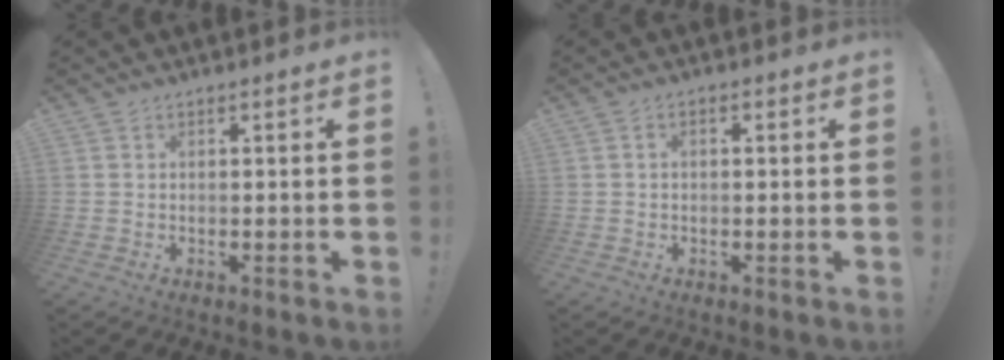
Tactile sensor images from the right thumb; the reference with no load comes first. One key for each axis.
{"total": 1.2, "fx": -0.3, "fy": 0.6, "fz": 1.0, "tx": -0.018, "ty": 0.003, "tz": -0.006}